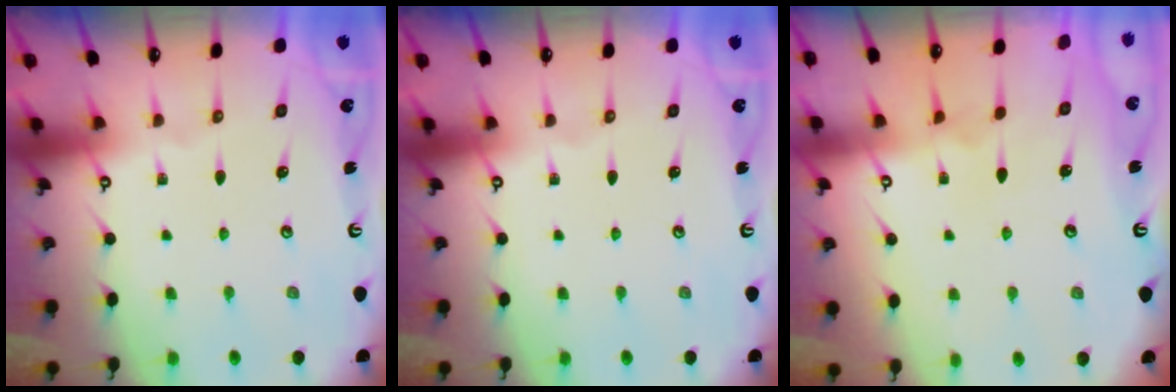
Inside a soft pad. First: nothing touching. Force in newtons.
{"total": 0.0}
{"total": 4.3, "press": 4.3, "slide": 0.1}